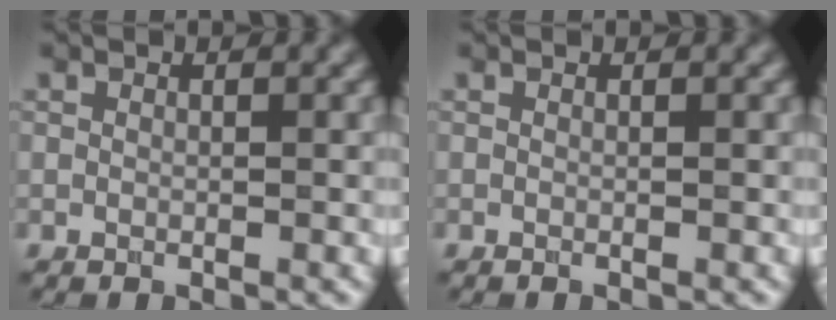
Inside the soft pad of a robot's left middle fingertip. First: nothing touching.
{"total": 0.0}